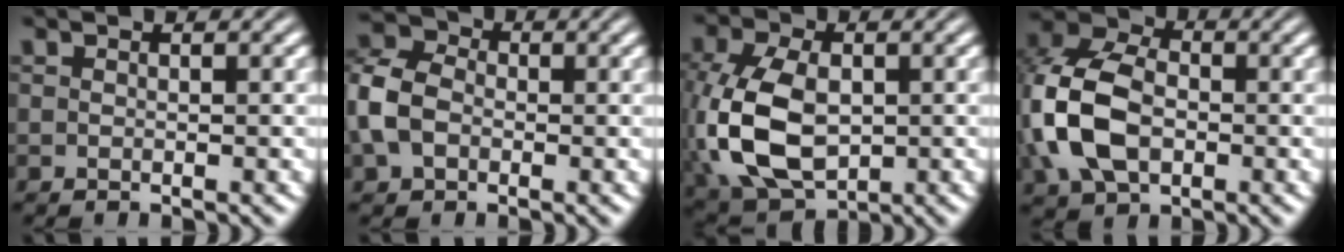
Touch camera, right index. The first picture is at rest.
{"total": 5.6, "force": [0.4, 4.6, 3.2], "torque": [-0.070, 0.006, -0.001]}
{"total": 9.4, "force": [-1.2, 6.5, 6.6], "torque": [-0.164, -0.040, 0.010]}
{"total": 8.9, "force": [0.3, 6.6, 5.9], "torque": [-0.144, -0.008, 0.010]}